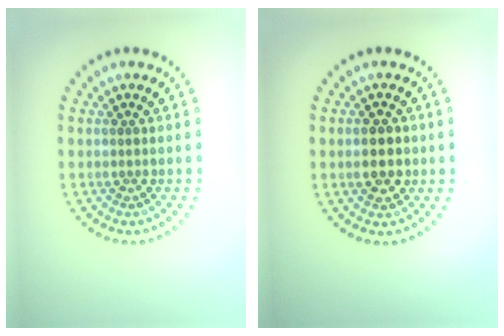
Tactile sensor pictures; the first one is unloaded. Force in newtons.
{"total": 3.6, "press": 3.6, "slide": 0.2}